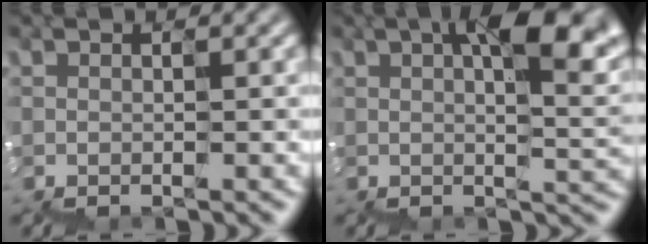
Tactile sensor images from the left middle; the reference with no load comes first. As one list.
[{"total": 9.7, "force": [3.2, 3.5, 8.4], "torque": [-0.124, 0.002, 0.051]}]